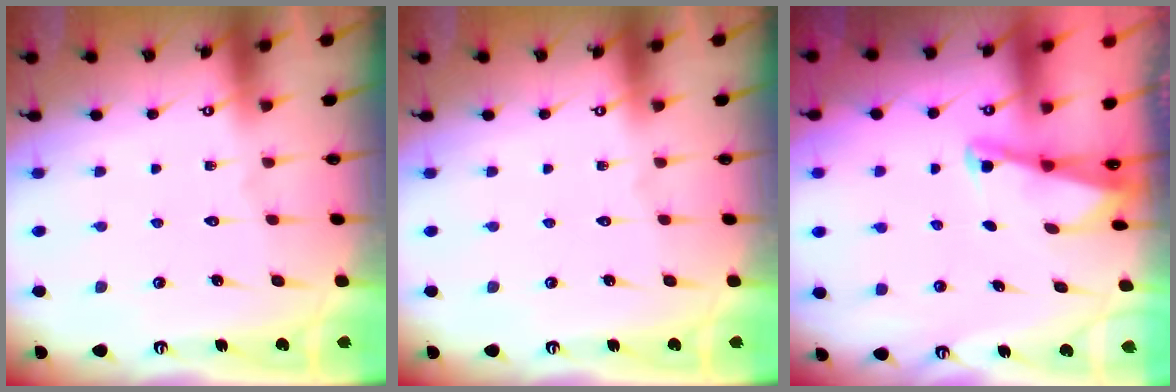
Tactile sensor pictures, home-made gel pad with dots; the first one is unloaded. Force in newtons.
{"total": 0.0}
{"total": 1.9, "press": 1.9, "slide": 0.4}